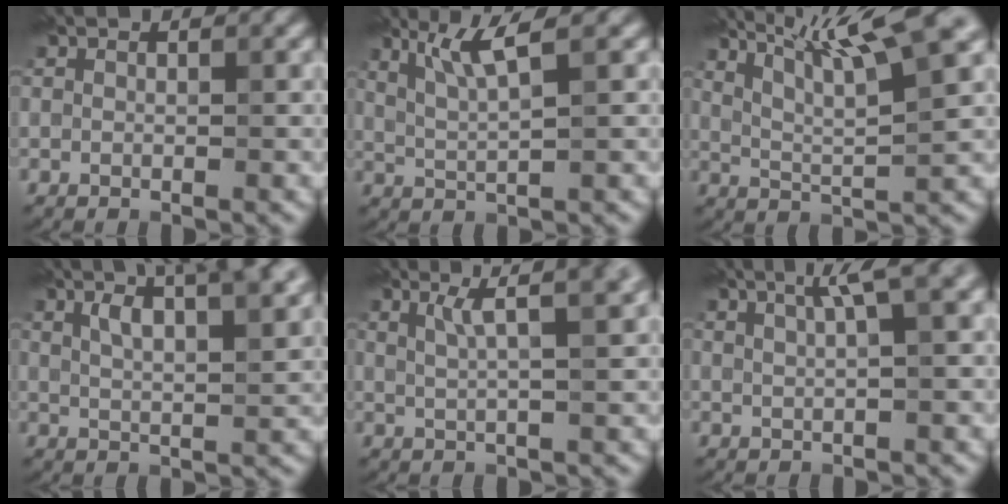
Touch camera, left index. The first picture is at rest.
{"total": 3.1, "force": [1.1, 0.0, 2.9], "torque": [-0.067, 0.003, 0.039]}
{"total": 9.0, "force": [5.6, 1.2, 7.0], "torque": [-0.121, 0.024, 0.097]}
{"total": 8.7, "force": [5.1, 2.7, 6.6], "torque": [-0.084, 0.041, 0.060]}
{"total": 3.4, "force": [1.6, 0.4, 3.0], "torque": [-0.045, 0.013, 0.029]}
{"total": 3.0, "force": [1.4, 0.2, 2.7], "torque": [-0.037, 0.015, 0.034]}